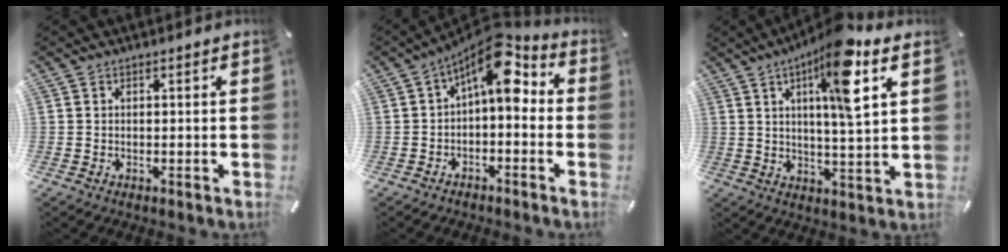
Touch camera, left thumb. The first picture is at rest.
{"total": 10.0, "force": [3.8, 4.8, 7.9], "torque": [-0.118, -0.034, 0.062]}
{"total": 14.3, "force": [6.5, 3.1, 12.3], "torque": [-0.194, -0.021, 0.100]}